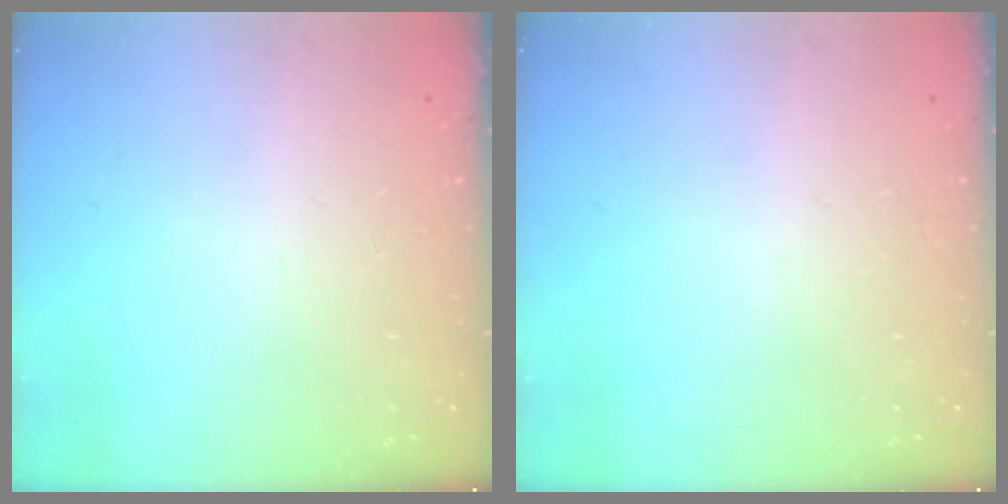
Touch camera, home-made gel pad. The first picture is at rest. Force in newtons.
{"total": 0.0}